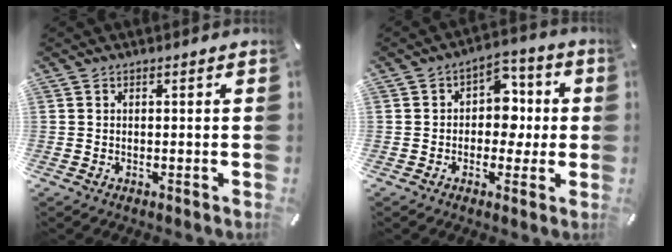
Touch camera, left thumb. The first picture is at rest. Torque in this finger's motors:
{"motor_torque": [0.53, 0.69, 0.48, 0.12, 0.01]}